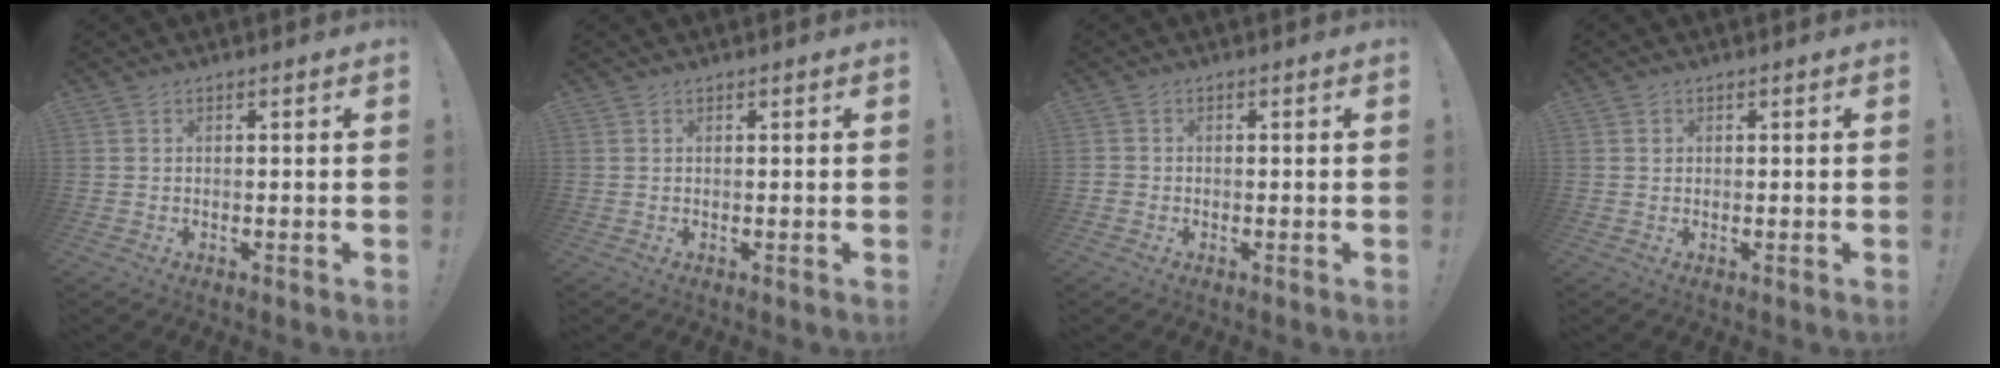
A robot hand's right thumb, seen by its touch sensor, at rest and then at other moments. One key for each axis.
{"total": 0.0}
{"total": 1.3, "fx": -0.7, "fy": 1.1, "fz": 0.3, "tx": -0.003, "ty": 0.006, "tz": -0.013}
{"total": 0.7, "fx": 0.1, "fy": 0.7, "fz": 0.1, "tx": 0.007, "ty": 0.000, "tz": 0.000}